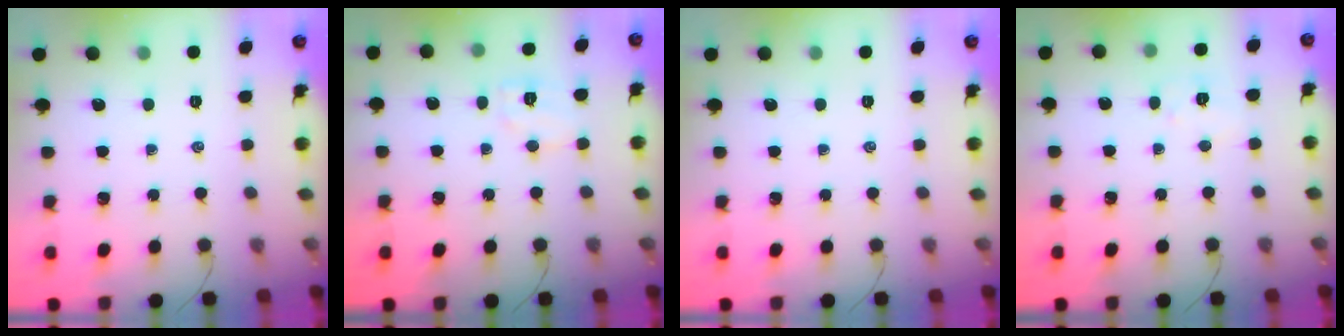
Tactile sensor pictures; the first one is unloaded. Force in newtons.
{"total": 6.7, "press": 6.6, "slide": 1.1}
{"total": 0.0}
{"total": 4.6, "press": 4.5, "slide": 0.8}